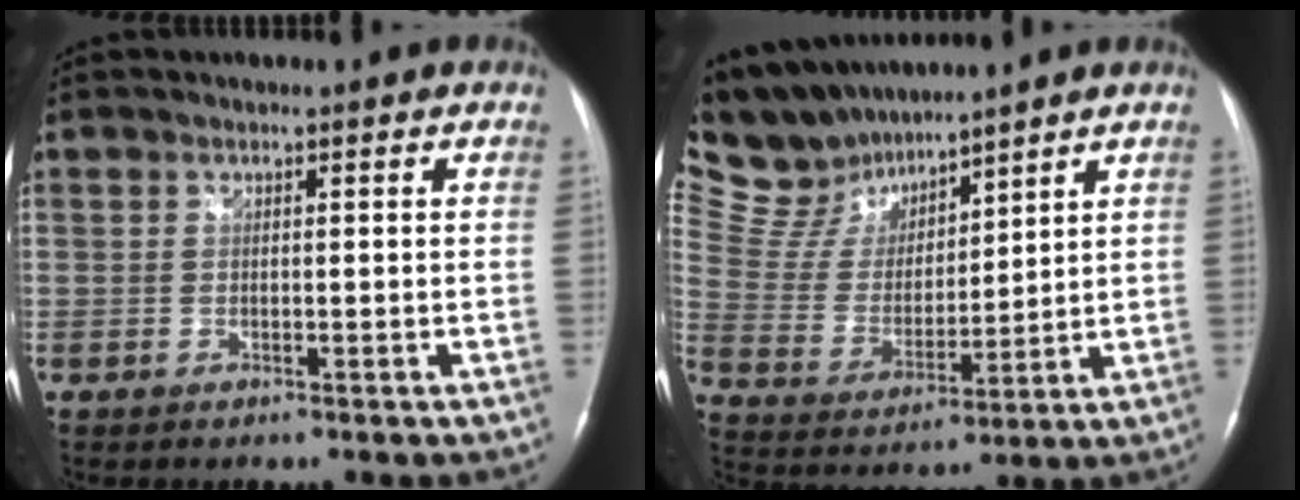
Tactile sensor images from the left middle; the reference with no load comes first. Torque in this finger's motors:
{"motor_torque": [0.21, -0.80, -0.15, -0.09]}